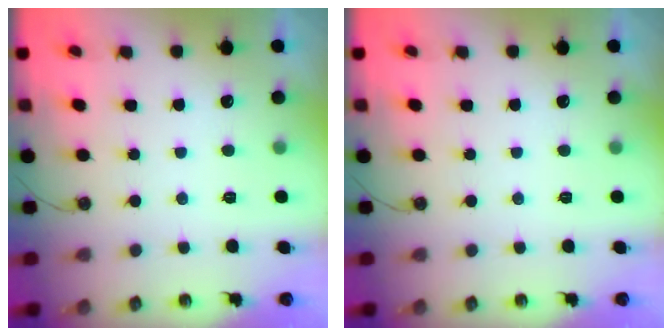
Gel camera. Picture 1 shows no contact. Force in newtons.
{"total": 0.0}